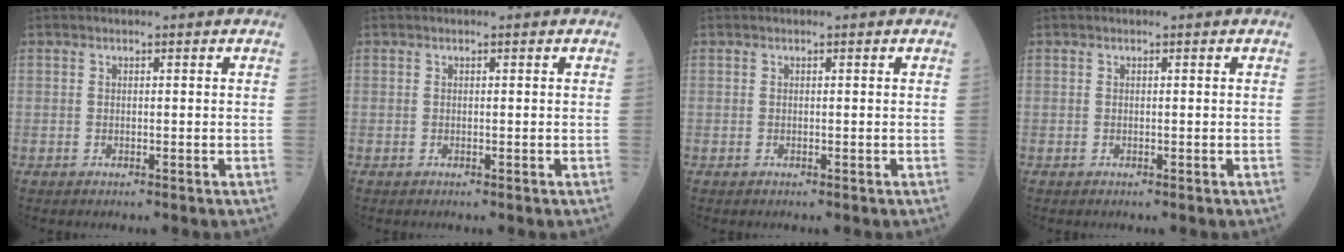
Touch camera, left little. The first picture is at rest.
{"total": 0.0}
{"total": 0.0}
{"total": 0.0}